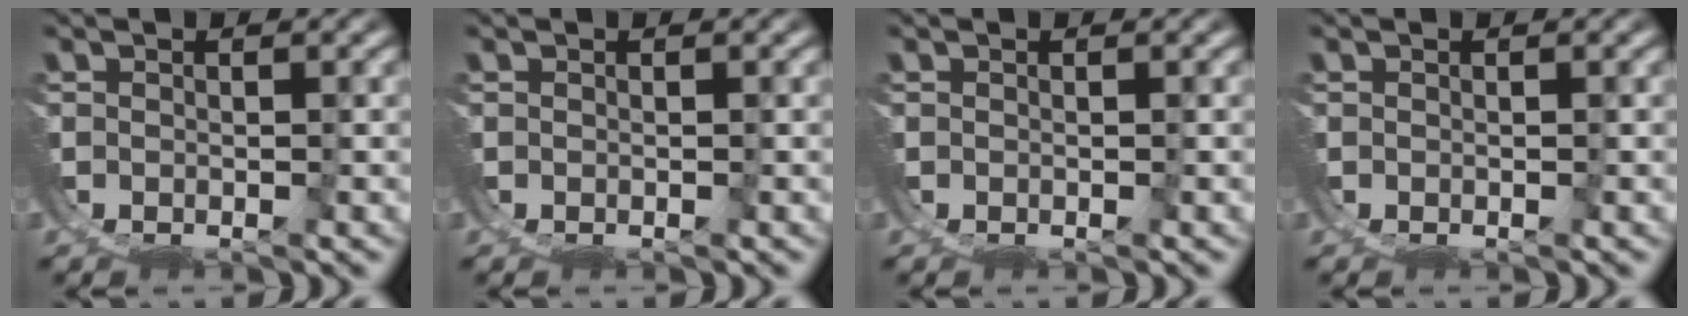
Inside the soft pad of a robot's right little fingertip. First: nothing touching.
{"total": 0.0}
{"total": 0.0}
{"total": 0.0}